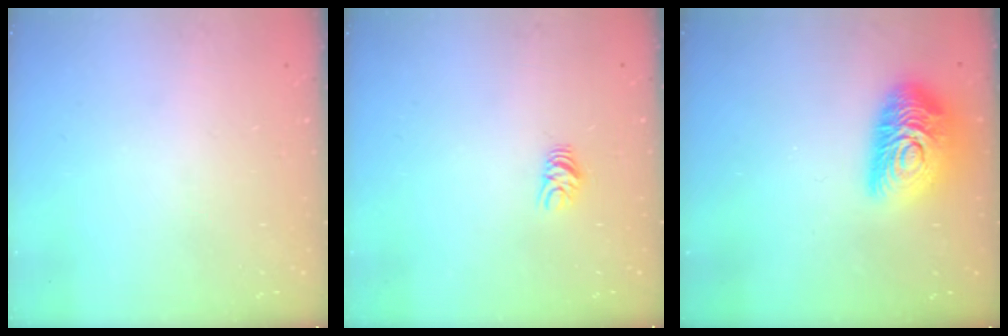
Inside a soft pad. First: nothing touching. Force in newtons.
{"total": 4.8, "press": 4.8, "slide": 0.4}
{"total": 15.8, "press": 15.7, "slide": 0.9}